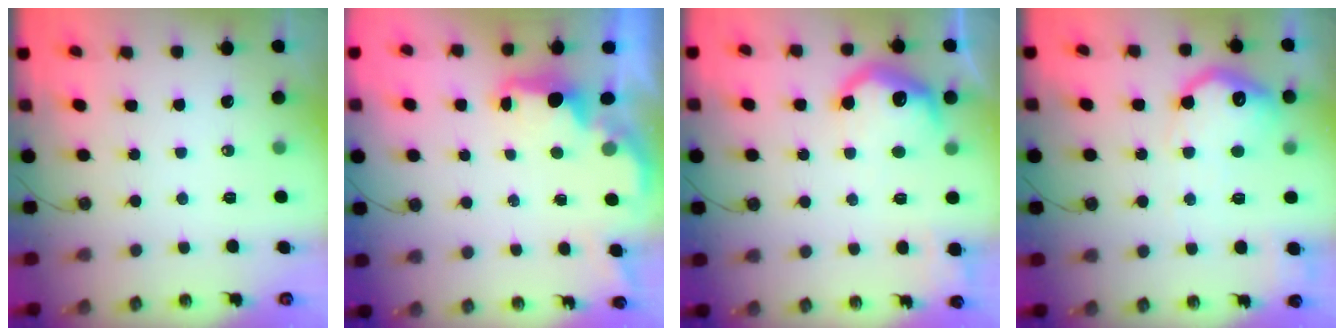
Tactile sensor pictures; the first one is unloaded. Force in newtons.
{"total": 1.9, "press": 1.8, "slide": 0.7}
{"total": 11.5, "press": 11.4, "slide": 0.7}
{"total": 16.8, "press": 16.8, "slide": 1.1}